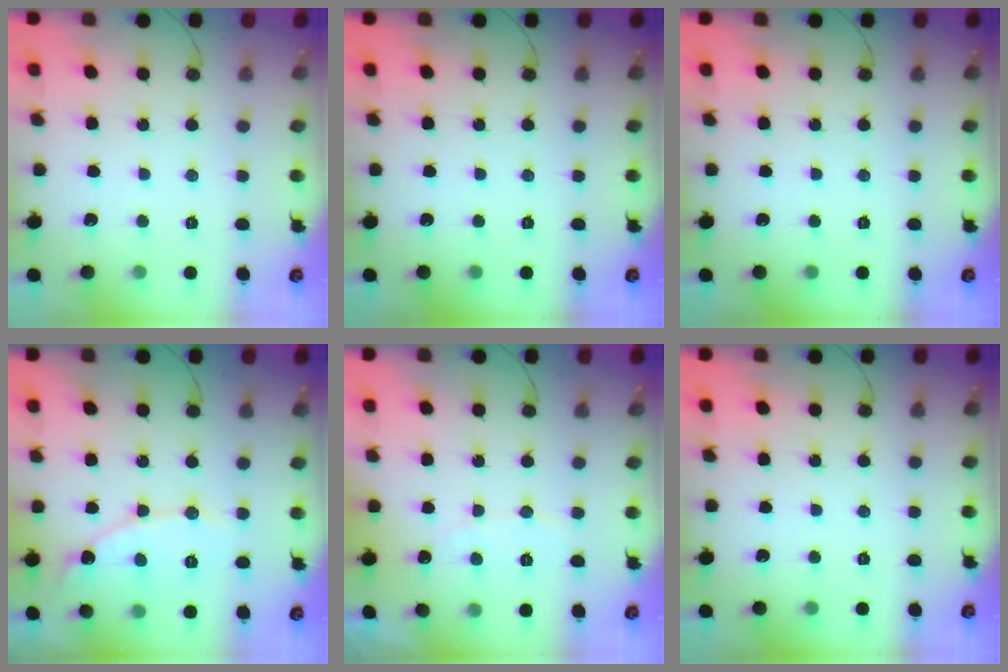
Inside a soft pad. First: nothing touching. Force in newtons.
{"total": 0.0}
{"total": 0.0}
{"total": 9.2, "press": 9.2, "slide": 0.7}
{"total": 4.8, "press": 4.8, "slide": 0.4}
{"total": 0.0}